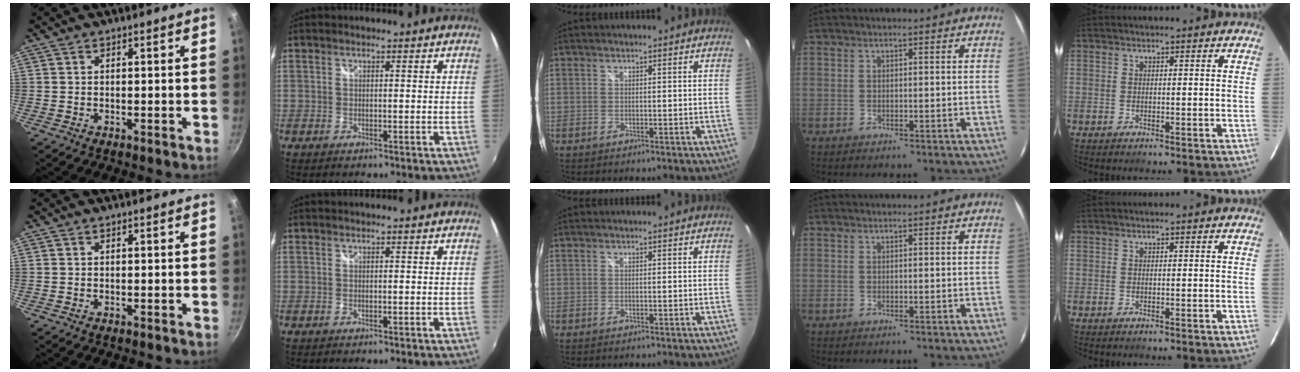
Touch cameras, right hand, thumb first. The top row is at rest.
{}